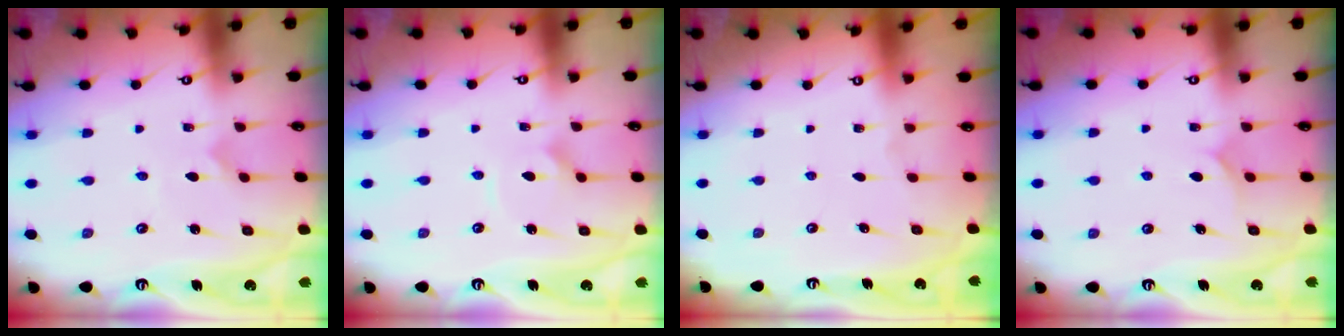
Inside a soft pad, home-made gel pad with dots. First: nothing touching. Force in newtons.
{"total": 3.2, "press": 3.1, "slide": 0.3}
{"total": 0.0}
{"total": 4.6, "press": 4.5, "slide": 0.5}